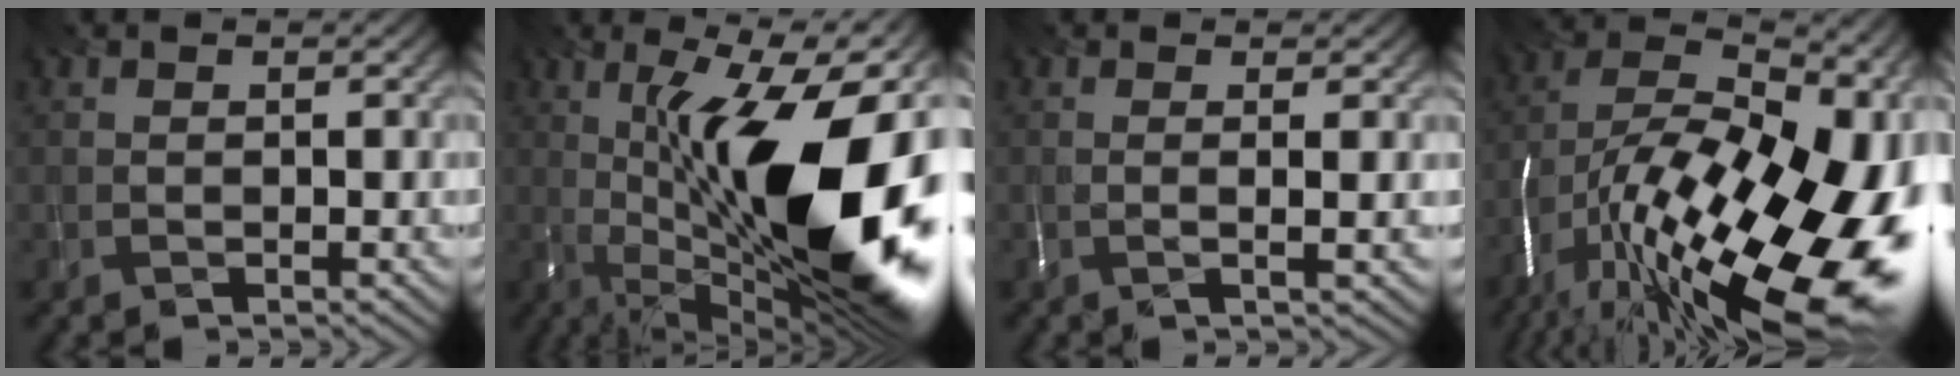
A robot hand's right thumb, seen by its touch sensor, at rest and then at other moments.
{"total": 19.8, "force": [-1.7, 7.7, 18.1], "torque": [-0.255, 0.016, -0.047]}
{"total": 2.2, "force": [0.4, 0.1, 2.2], "torque": [-0.036, 0.001, 0.002]}
{"total": 22.3, "force": [-10.6, 9.2, 17.4], "torque": [-0.312, -0.015, -0.178]}